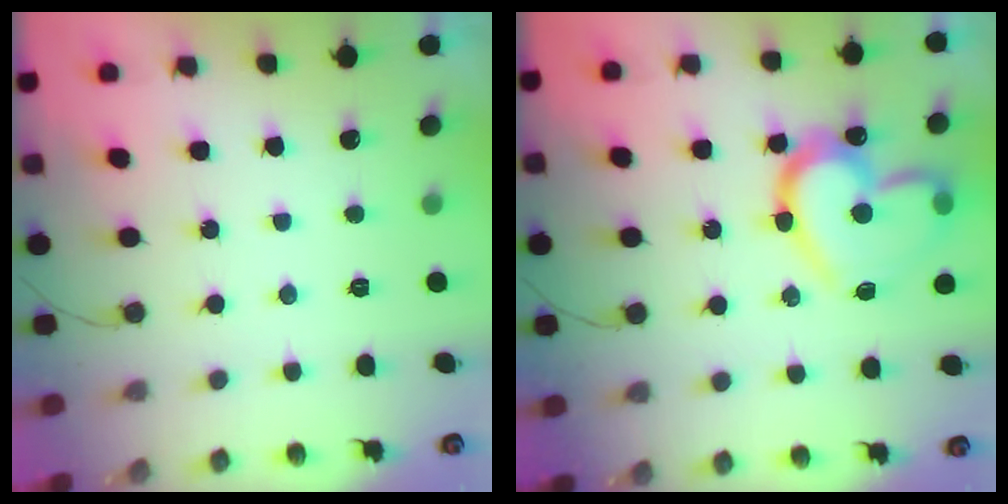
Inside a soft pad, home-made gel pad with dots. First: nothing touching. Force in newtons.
{"total": 21.3, "press": 21.1, "slide": 2.6}